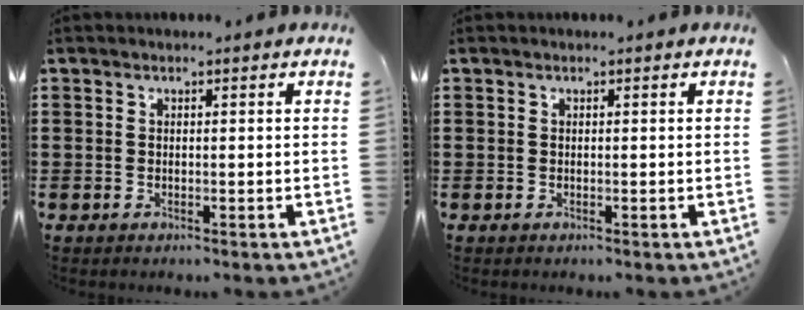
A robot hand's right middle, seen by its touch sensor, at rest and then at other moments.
{"total": 0.0}